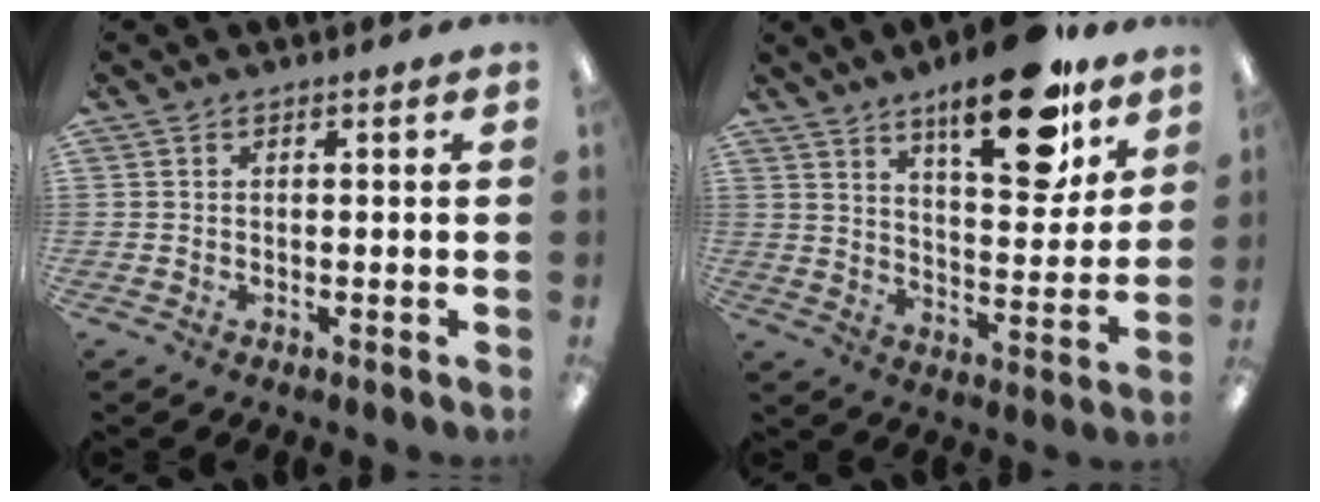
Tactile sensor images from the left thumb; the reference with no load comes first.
{"total": 20.3, "force": [13.6, 6.9, 13.4], "torque": [-0.188, -0.080, 0.217]}